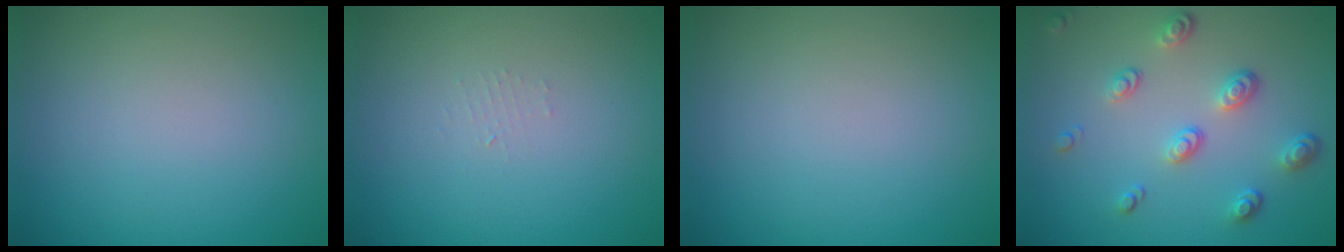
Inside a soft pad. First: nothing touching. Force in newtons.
{"total": 0.7, "press": 0.7, "slide": 0.1}
{"total": 0.0}
{"total": 3.4, "press": 2.6, "slide": 2.3}